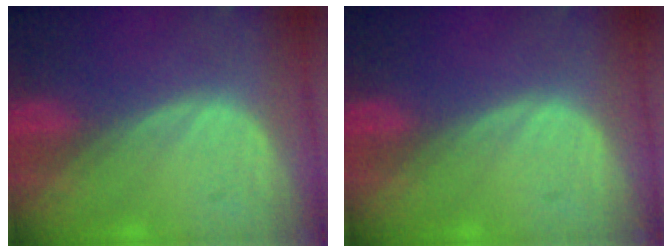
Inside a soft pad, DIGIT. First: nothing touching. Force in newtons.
{"total": 0.0}